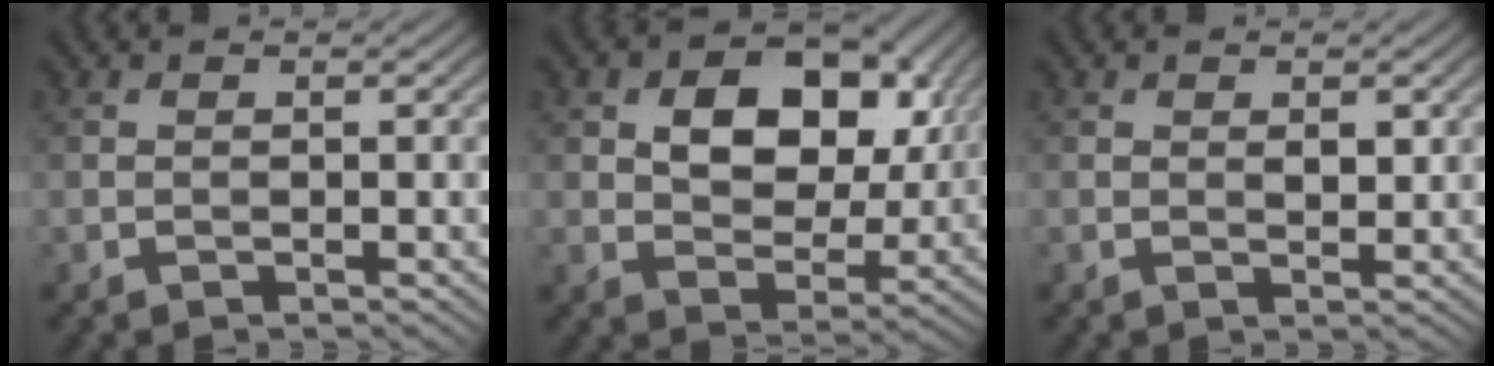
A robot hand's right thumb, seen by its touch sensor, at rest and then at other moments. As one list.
[{"total": 12.0, "force": [3.3, 8.0, 8.3], "torque": [-0.137, 0.000, 0.049]}, {"total": 1.5, "force": [0.5, 0.7, 1.1], "torque": [-0.018, -0.007, 0.011]}]